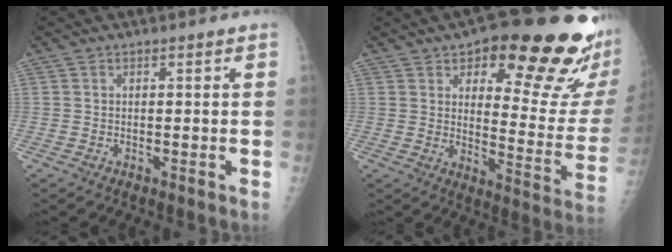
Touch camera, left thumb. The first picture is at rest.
{"total": 23.8, "force": [14.2, 7.5, 17.6], "torque": [-0.184, -0.076, 0.189]}